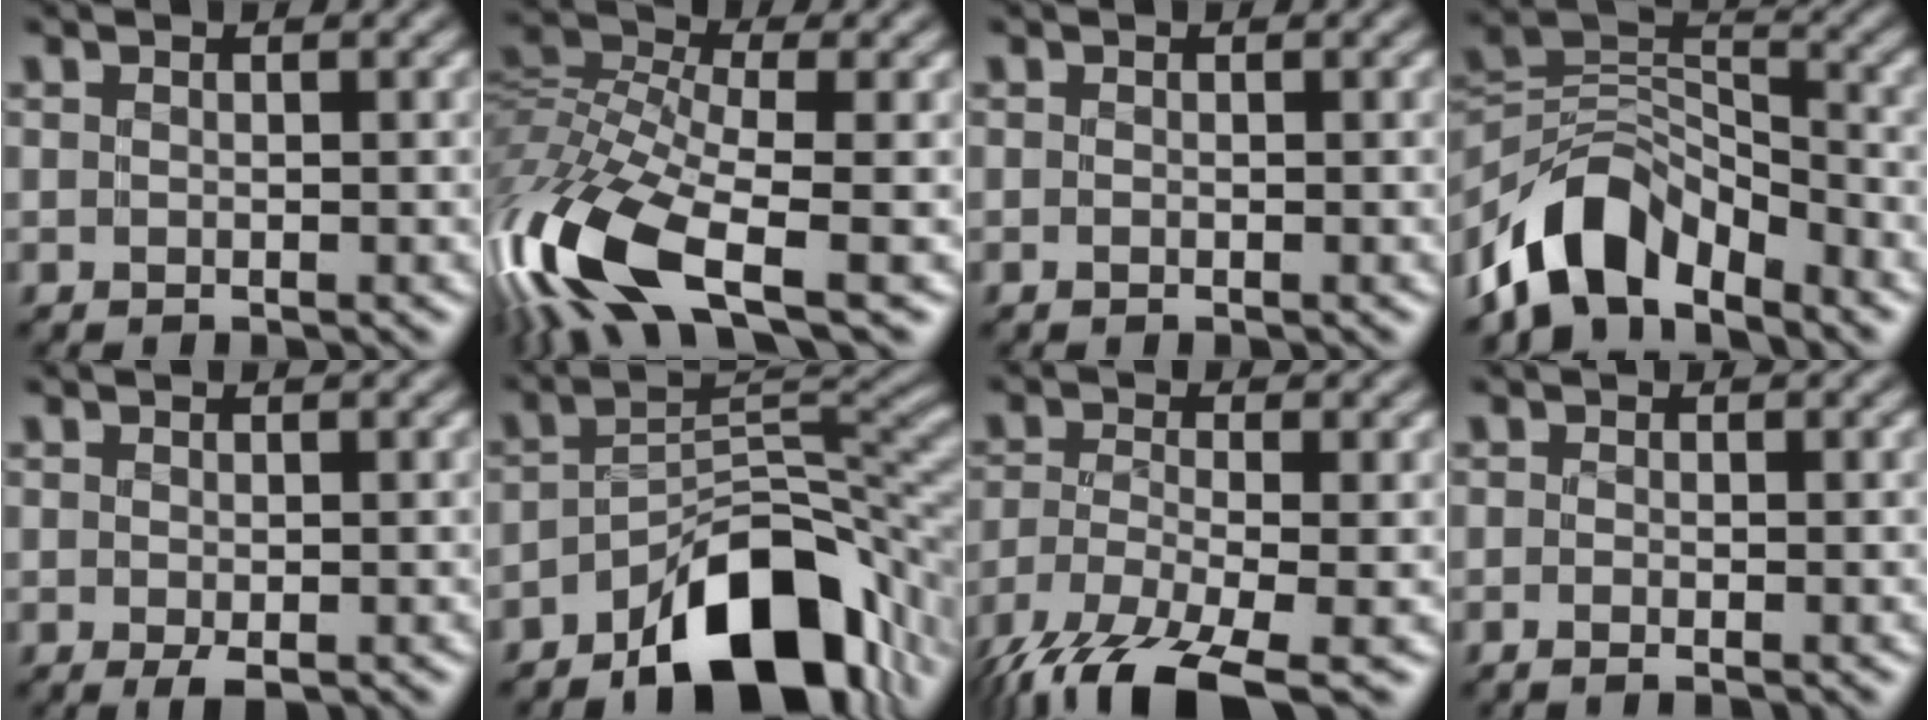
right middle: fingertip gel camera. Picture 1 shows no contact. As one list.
[{"total": 12.3, "force": [-5.2, 4.9, 10.0], "torque": [-0.233, 0.000, -0.100]}, {"total": 0.0}, {"total": 7.7, "force": [-5.8, 3.8, 3.4], "torque": [-0.048, 0.007, -0.117]}, {"total": 1.0, "force": [-0.4, 0.4, 0.8], "torque": [-0.015, -0.004, -0.006]}, {"total": 11.8, "force": [-7.0, 5.3, 7.9], "torque": [-0.115, 0.000, -0.119]}, {"total": 9.4, "force": [-6.9, 2.8, 5.9], "torque": [-0.128, -0.017, -0.130]}, {"total": 1.1, "force": [-0.4, 0.5, 0.9], "torque": [-0.015, -0.003, -0.006]}]